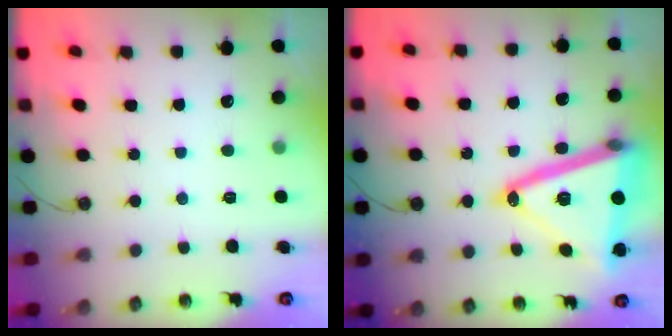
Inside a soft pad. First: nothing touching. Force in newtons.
{"total": 26.8, "press": 26.5, "slide": 3.9}